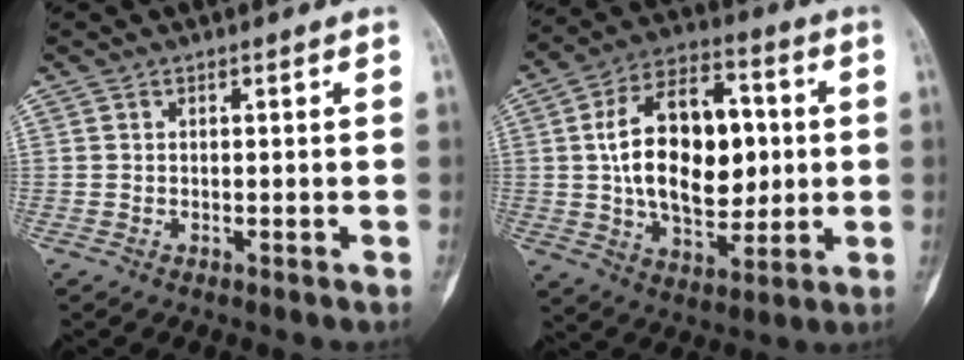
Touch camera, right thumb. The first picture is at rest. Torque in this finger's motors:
{"motor_torque": [-0.42, 2.63, 1.10, 0.34, 0.22]}